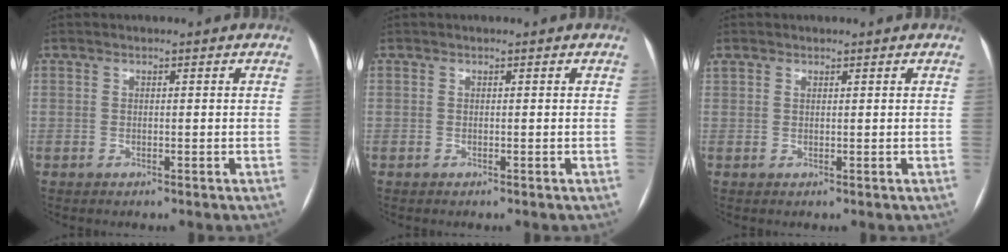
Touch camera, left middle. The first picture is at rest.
{"total": 0.0}
{"total": 1.5, "force": [-0.2, -1.2, -0.8], "torque": [0.001, 0.002, 0.006]}